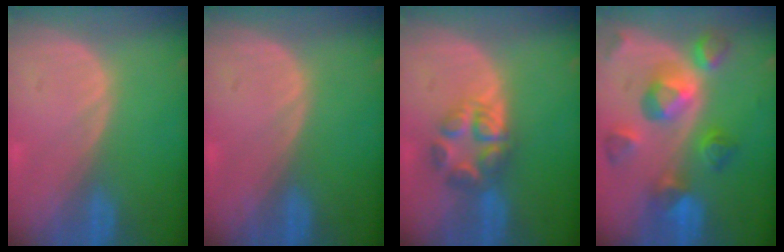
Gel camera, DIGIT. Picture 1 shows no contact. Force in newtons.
{"total": 0.0}
{"total": 5.6, "press": 5.6, "slide": 0.4}
{"total": 10.3, "press": 9.1, "slide": 4.7}